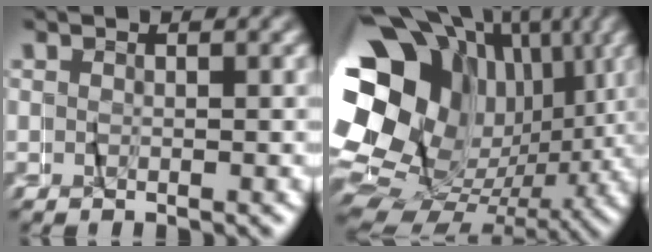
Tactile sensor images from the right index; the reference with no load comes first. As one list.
[{"total": 22.5, "force": [0.6, 17.1, 14.5], "torque": [-0.253, -0.016, 0.005]}]